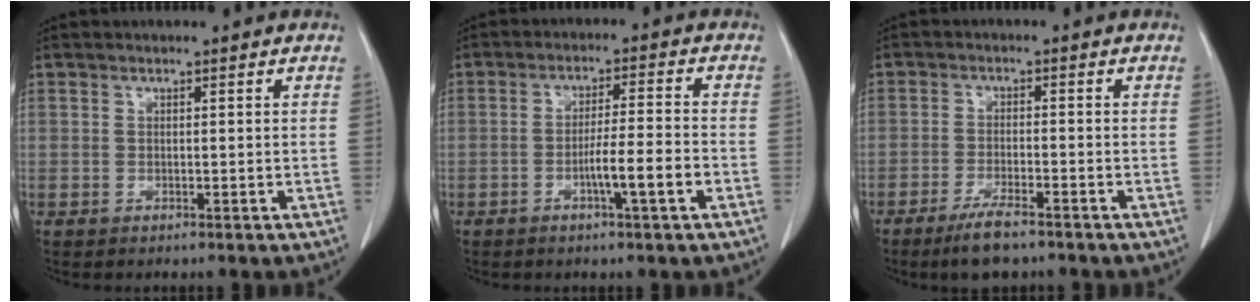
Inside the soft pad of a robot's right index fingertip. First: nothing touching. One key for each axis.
{"total": 6.3, "fx": -2.5, "fy": 0.0, "fz": 5.8, "tx": -0.096, "ty": -0.001, "tz": -0.043}
{"total": 5.6, "fx": -4.2, "fy": 1.0, "fz": 3.6, "tx": -0.071, "ty": -0.010, "tz": -0.073}